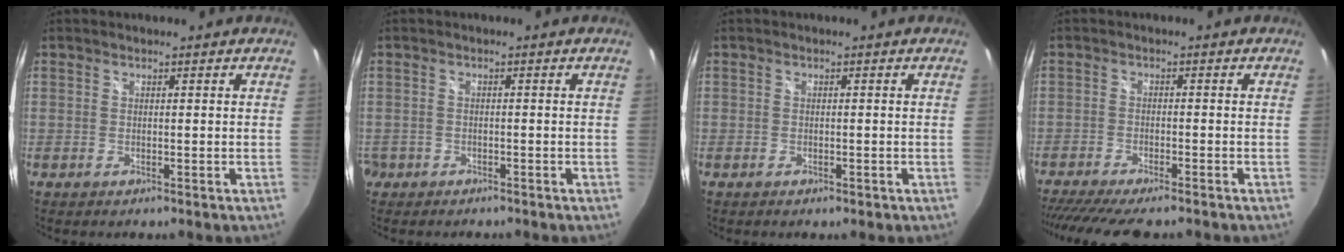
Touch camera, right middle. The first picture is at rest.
{"total": 3.3, "force": [-2.0, 2.5, 0.5], "torque": [-0.027, -0.002, -0.035]}
{"total": 0.9, "force": [-0.4, 0.7, 0.4], "torque": [-0.008, -0.003, -0.007]}
{"total": 11.8, "force": [-10.2, 1.6, 5.8], "torque": [-0.129, -0.031, -0.163]}